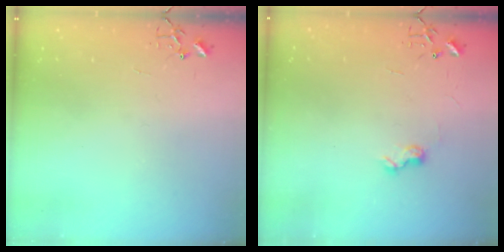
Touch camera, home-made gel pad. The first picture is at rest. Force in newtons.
{"total": 7.2, "press": 7.2, "slide": 0.6}